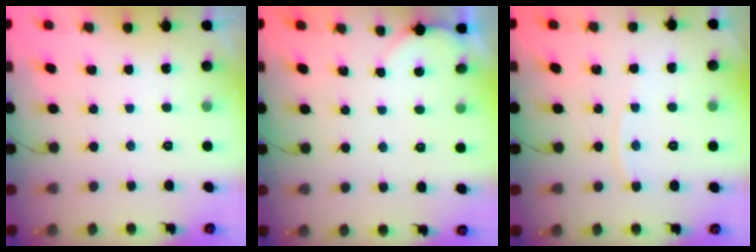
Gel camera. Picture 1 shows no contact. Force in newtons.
{"total": 1.0, "press": 1.0, "slide": 0.1}
{"total": 2.8, "press": 2.7, "slide": 0.4}